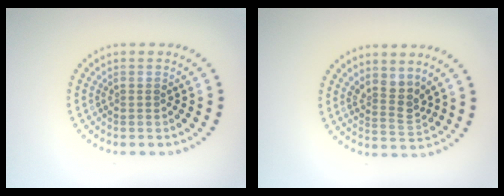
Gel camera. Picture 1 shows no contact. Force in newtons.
{"total": 2.5, "press": 1.9, "slide": 1.6}